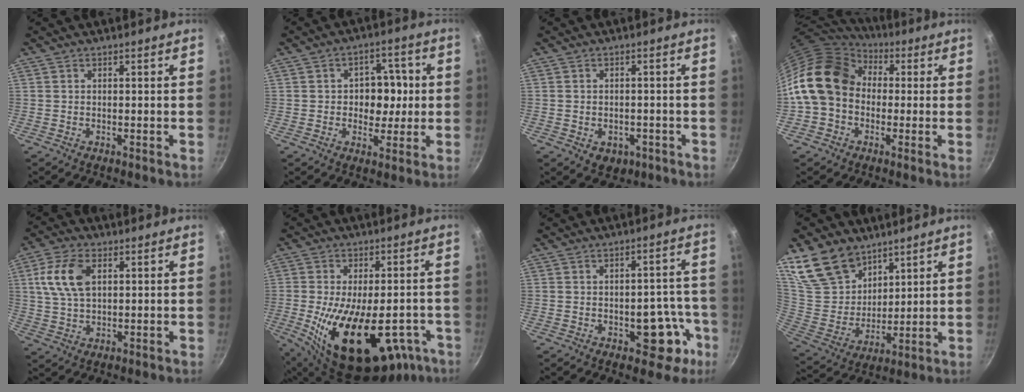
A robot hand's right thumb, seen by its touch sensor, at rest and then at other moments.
{"total": 8.5, "force": [0.2, 6.6, 5.4], "torque": [-0.027, 0.006, -0.001]}
{"total": 4.5, "force": [-1.8, 3.4, 2.4], "torque": [-0.021, 0.012, -0.008]}
{"total": 16.2, "force": [1.1, 13.0, 9.8], "torque": [-0.158, 0.040, 0.004]}
{"total": 9.8, "force": [2.7, 5.7, 7.5], "torque": [-0.141, 0.003, 0.050]}
{"total": 24.9, "force": [-8.4, 12.9, 19.6], "torque": [-0.283, 0.002, -0.106]}
{"total": 9.8, "force": [-3.7, 5.7, 7.0], "torque": [-0.028, 0.032, -0.043]}
{"total": 15.6, "force": [10.5, 9.8, 5.9], "torque": [-0.083, -0.058, 0.214]}